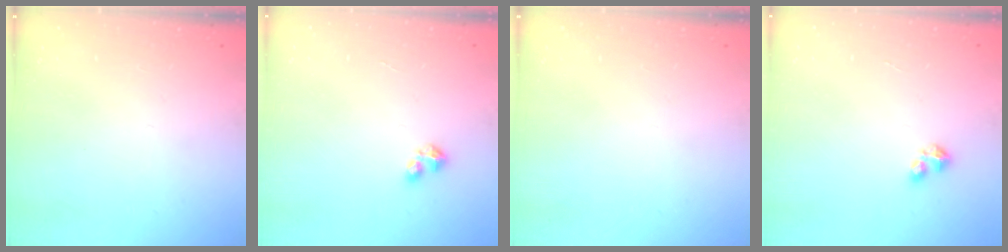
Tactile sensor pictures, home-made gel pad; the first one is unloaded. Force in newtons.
{"total": 2.4, "press": 2.4, "slide": 0.4}
{"total": 0.0}
{"total": 2.4, "press": 2.4, "slide": 0.4}